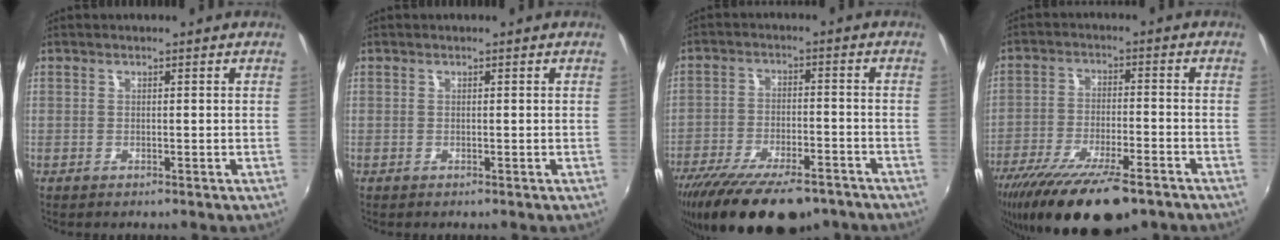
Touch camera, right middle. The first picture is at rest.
{"total": 0.0}
{"total": 19.1, "force": [-14.4, 6.7, 10.6], "torque": [-0.210, -0.042, -0.218]}
{"total": 18.4, "force": [-13.5, 4.8, 11.5], "torque": [-0.224, -0.052, -0.218]}